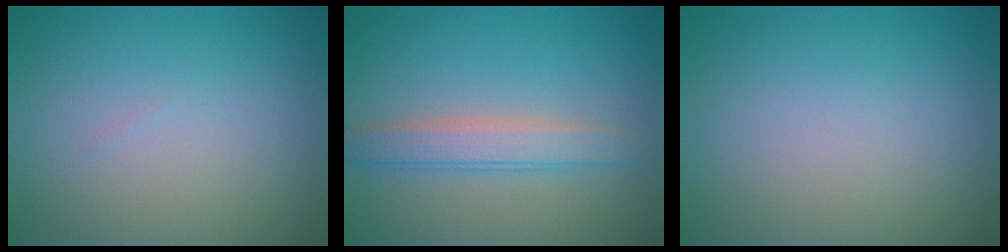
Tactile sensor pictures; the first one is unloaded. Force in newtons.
{"total": 3.0, "press": 3.0, "slide": 0.1}
{"total": 0.0}